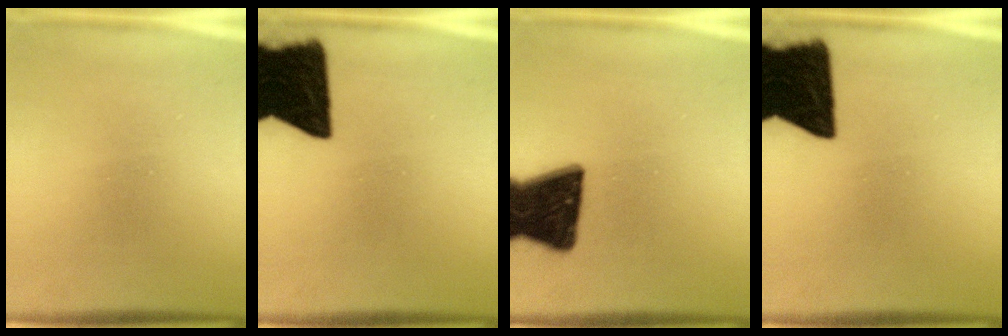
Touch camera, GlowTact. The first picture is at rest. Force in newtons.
{"total": 18.1}
{"total": 18.5}
{"total": 18.1}